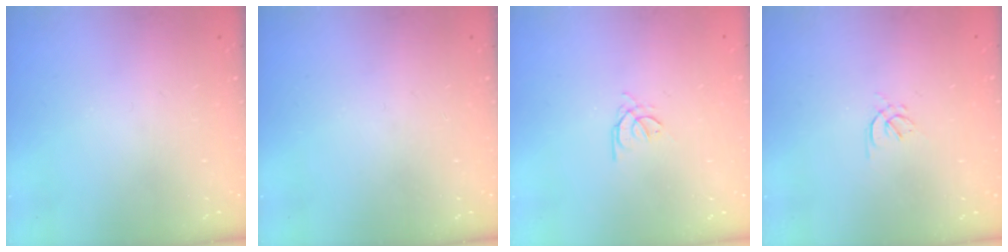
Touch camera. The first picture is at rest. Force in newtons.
{"total": 0.0}
{"total": 1.4, "press": 1.3, "slide": 0.3}
{"total": 1.5, "press": 1.4, "slide": 0.6}